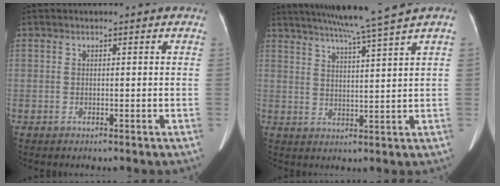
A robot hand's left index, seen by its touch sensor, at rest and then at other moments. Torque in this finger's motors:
{"motor_torque": [0.84, -1.30, 0.14, 0.10]}